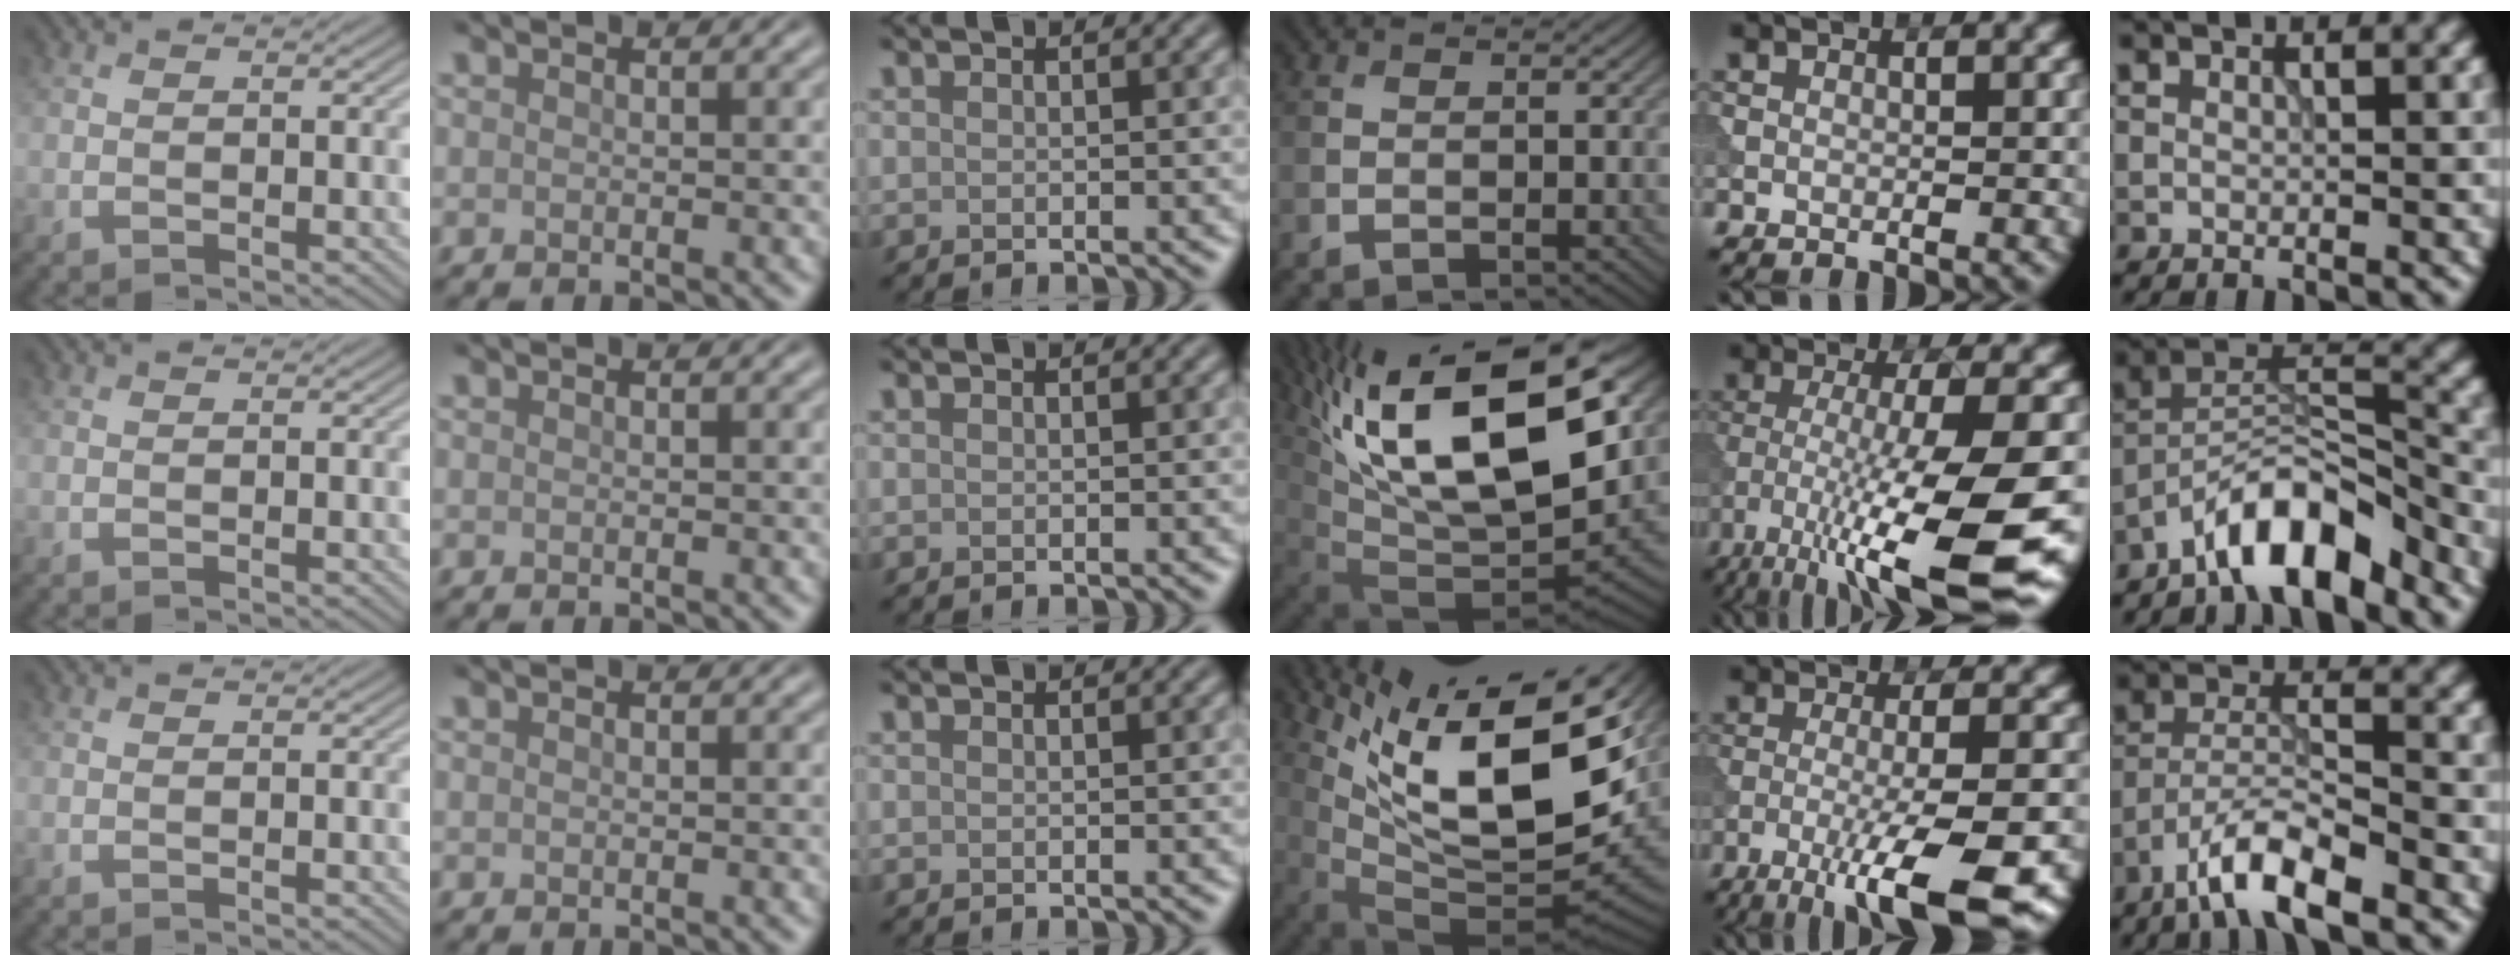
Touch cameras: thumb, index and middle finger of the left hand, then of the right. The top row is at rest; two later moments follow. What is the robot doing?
{"motion": "dispense", "object": "syringe"}